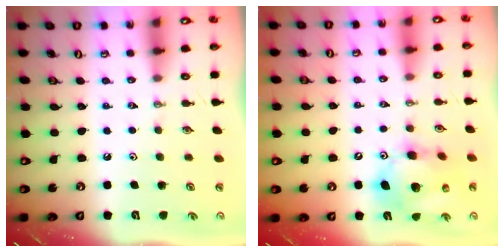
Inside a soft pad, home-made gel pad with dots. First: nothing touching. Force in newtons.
{"total": 14.9, "press": 14.7, "slide": 2.8}